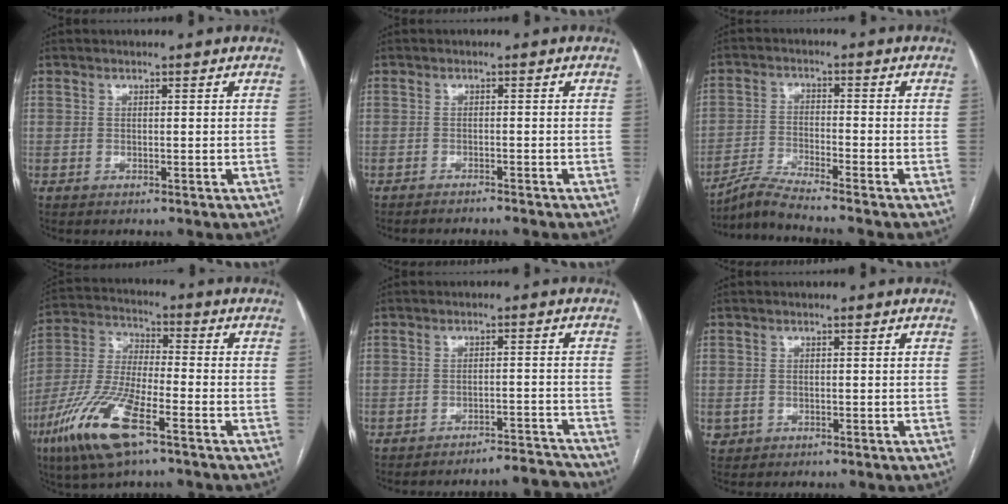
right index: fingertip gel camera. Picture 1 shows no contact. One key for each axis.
{"total": 3.6, "fx": -3.5, "fy": -0.4, "fz": 0.7, "tx": -0.005, "ty": -0.007, "tz": -0.048}
{"total": 7.0, "fx": -6.4, "fy": -1.9, "fz": 2.3, "tx": -0.046, "ty": -0.023, "tz": -0.120}
{"total": 14.8, "fx": -7.9, "fy": 3.4, "fz": 12.1, "tx": -0.261, "ty": -0.021, "tz": -0.149}
{"total": 6.0, "fx": -5.9, "fy": -0.7, "fz": -0.5, "tx": 0.020, "ty": 0.010, "tz": -0.084}
{"total": 1.2, "fx": -0.3, "fy": 1.1, "fz": 0.3, "tx": -0.005, "ty": 0.004, "tz": 0.000}